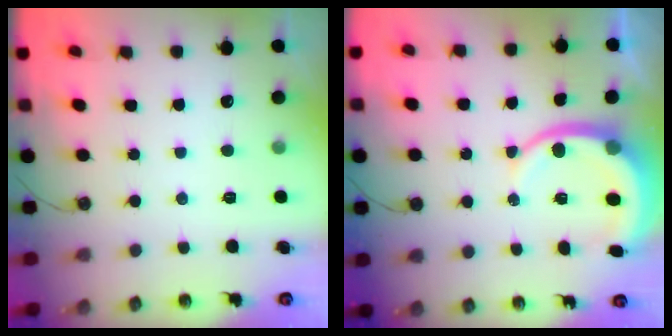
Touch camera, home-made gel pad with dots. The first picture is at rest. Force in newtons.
{"total": 10.3, "press": 10.2, "slide": 1.2}